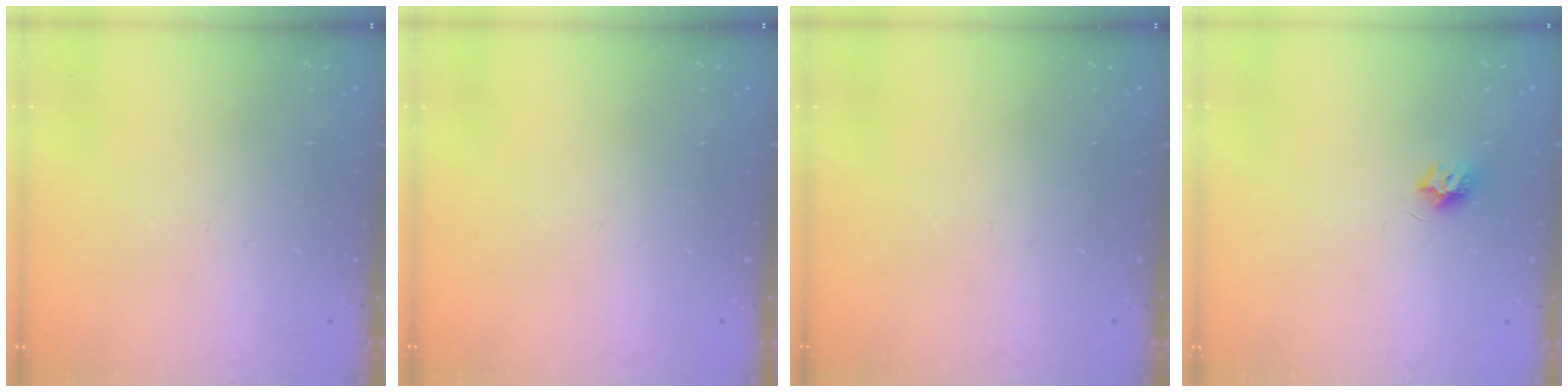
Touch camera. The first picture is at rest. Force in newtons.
{"total": 0.0}
{"total": 0.0}
{"total": 6.8, "press": 6.8, "slide": 0.5}